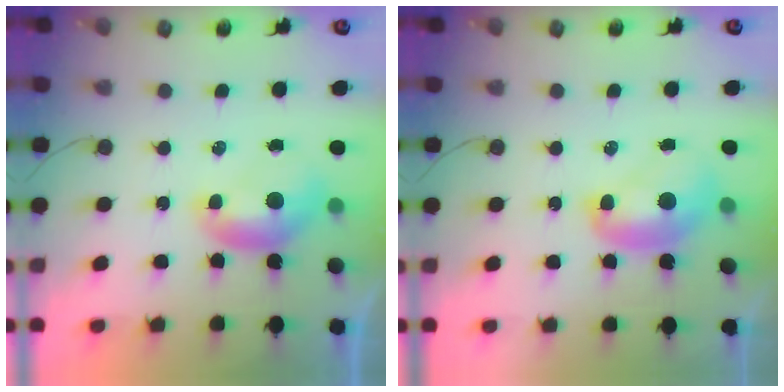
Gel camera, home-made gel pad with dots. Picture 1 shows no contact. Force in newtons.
{"total": 2.4, "press": 2.4, "slide": 0.3}